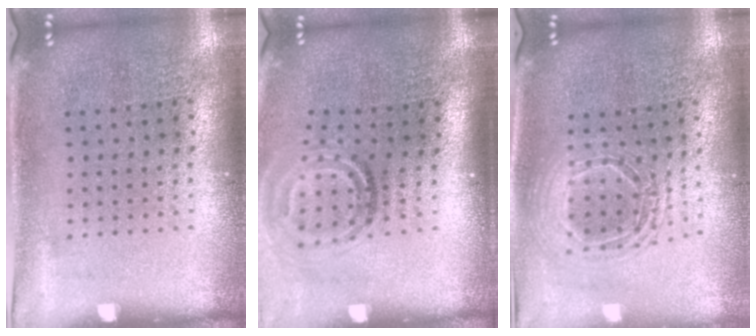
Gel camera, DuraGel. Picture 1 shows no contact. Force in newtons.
{"total": 1.9, "press": 1.3, "slide": 1.4}
{"total": 1.7, "press": 1.4, "slide": 0.9}